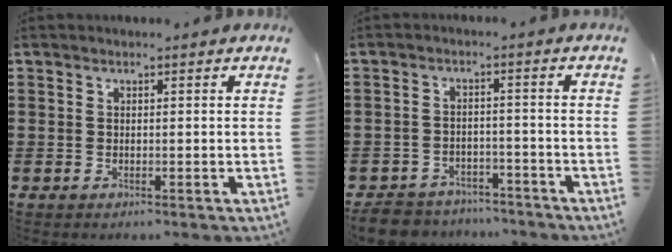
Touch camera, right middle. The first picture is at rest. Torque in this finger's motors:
{"motor_torque": [0.14, -0.09, 0.04, 0.05]}